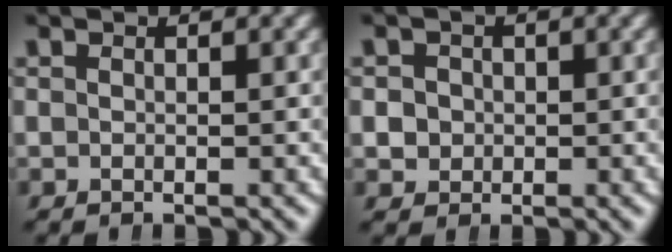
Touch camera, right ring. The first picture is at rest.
{"total": 2.8, "force": [-0.2, 2.7, 0.6], "torque": [-0.017, -0.008, 0.002]}